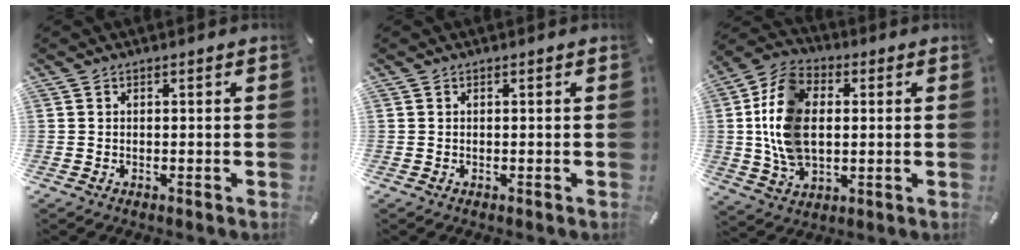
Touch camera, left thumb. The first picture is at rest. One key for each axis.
{"total": 0.0}
{"total": 14.9, "fx": 0.9, "fy": 10.6, "fz": 10.4, "tx": -0.237, "ty": 0.007, "tz": 0.016}